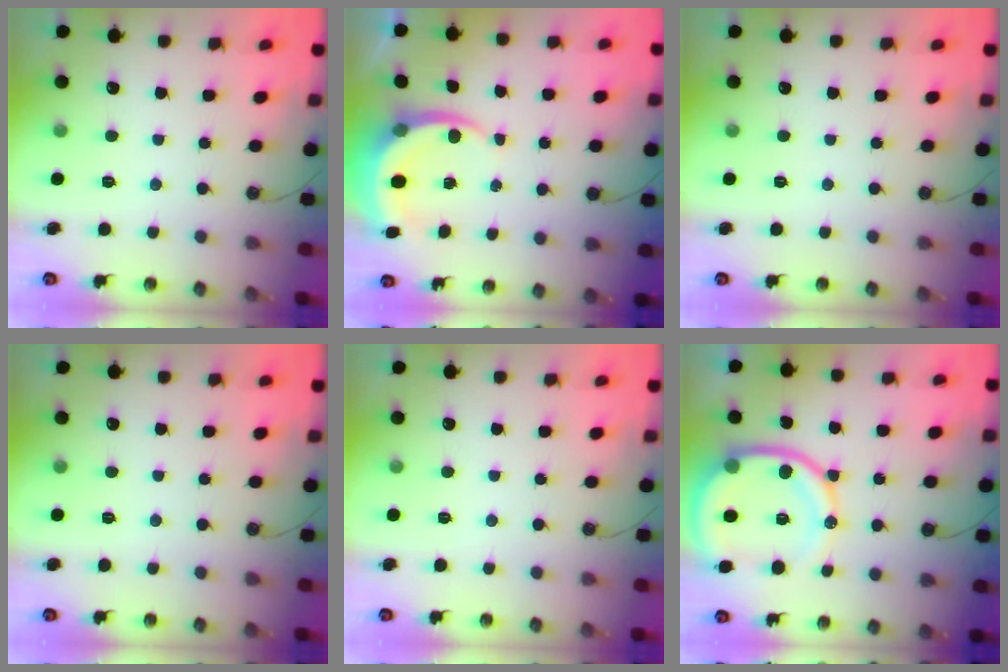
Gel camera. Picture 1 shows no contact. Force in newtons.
{"total": 5.4, "press": 5.4, "slide": 0.3}
{"total": 0.0}
{"total": 0.0}
{"total": 0.0}
{"total": 16.0, "press": 15.9, "slide": 1.9}